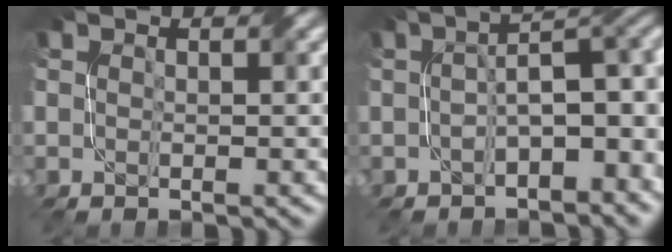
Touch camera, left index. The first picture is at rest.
{"total": 6.7, "force": [-0.4, 3.1, 6.0], "torque": [-0.076, 0.017, -0.004]}